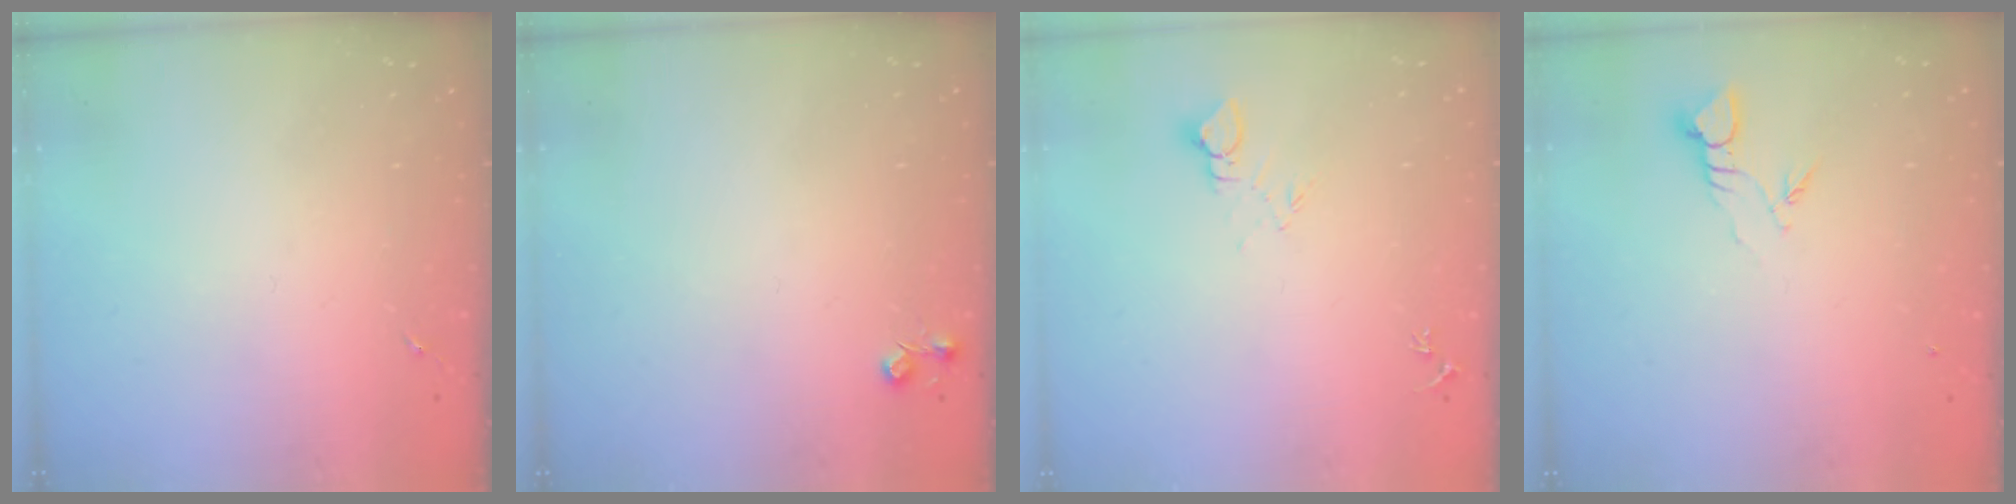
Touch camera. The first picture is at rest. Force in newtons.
{"total": 4.4, "press": 4.4, "slide": 0.7}
{"total": 6.0, "press": 6.0, "slide": 0.5}
{"total": 3.7, "press": 3.7, "slide": 0.3}